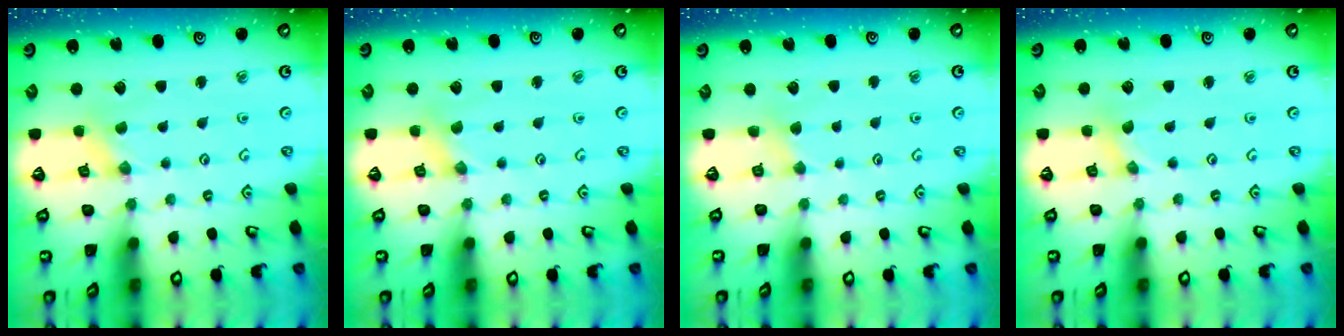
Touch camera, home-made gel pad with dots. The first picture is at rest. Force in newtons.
{"total": 1.6, "press": 1.5, "slide": 0.3}
{"total": 2.9, "press": 2.8, "slide": 0.4}
{"total": 0.0}